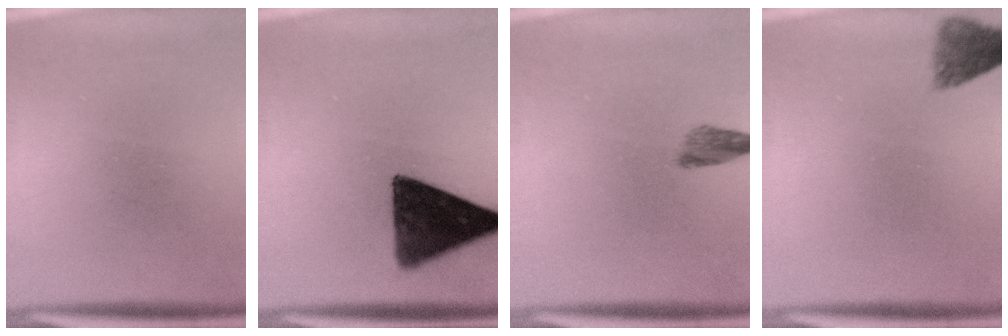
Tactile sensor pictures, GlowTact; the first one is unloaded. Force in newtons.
{"total": 13.3}
{"total": 2.1}
{"total": 3.4}